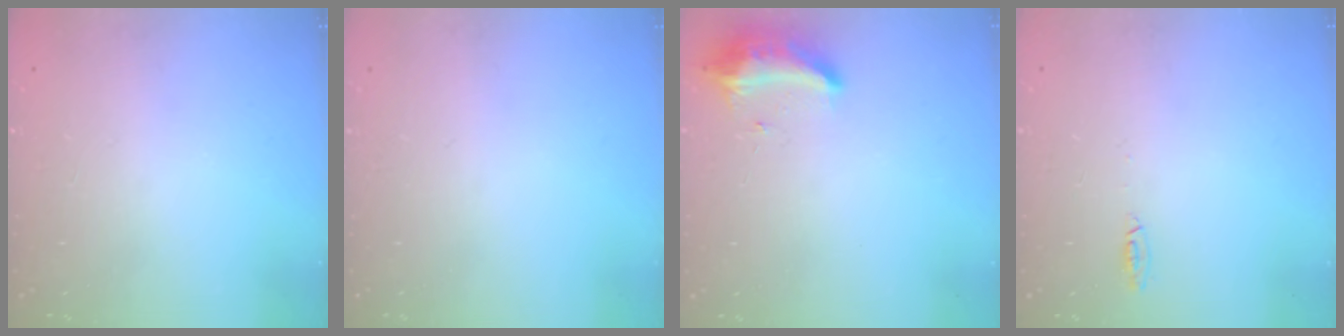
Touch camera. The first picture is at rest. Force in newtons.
{"total": 0.0}
{"total": 9.3, "press": 9.3, "slide": 0.8}
{"total": 5.2, "press": 4.1, "slide": 3.2}